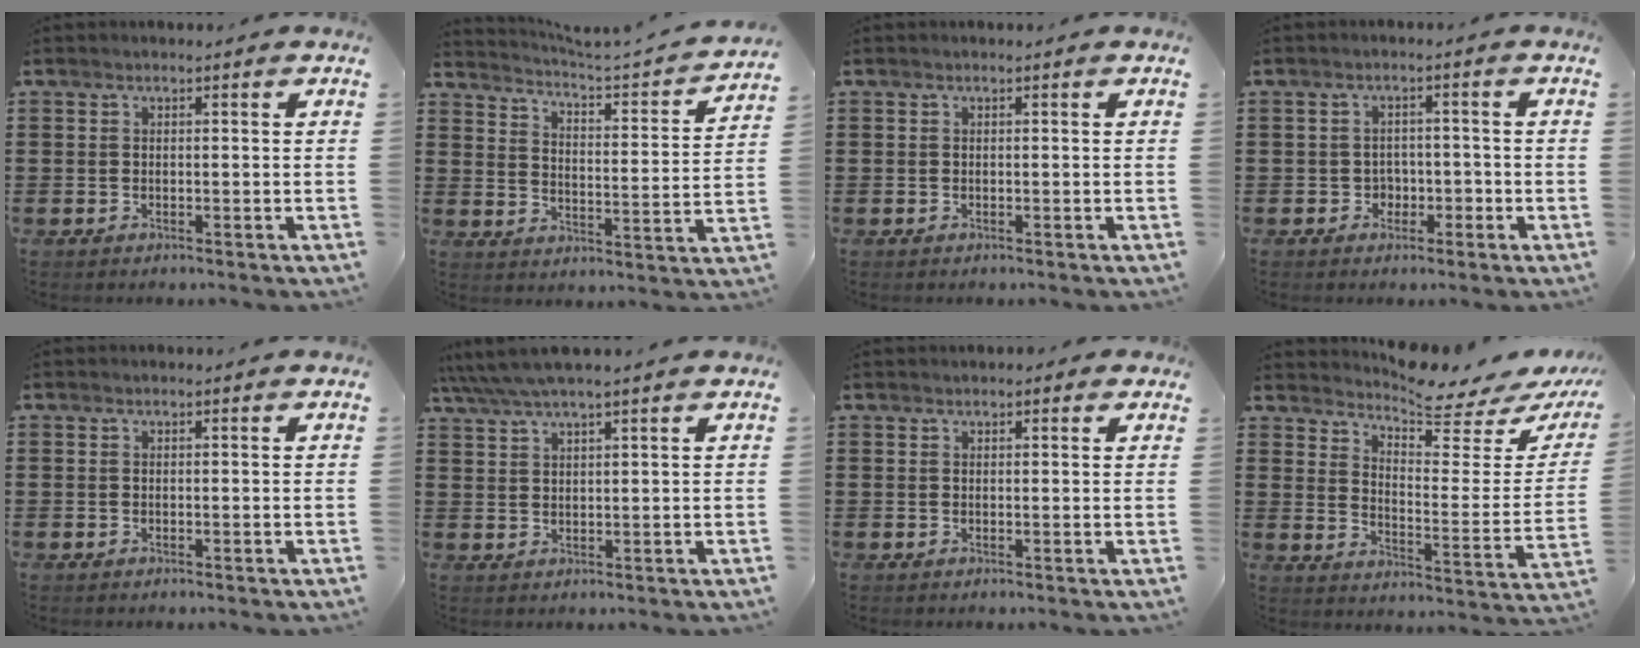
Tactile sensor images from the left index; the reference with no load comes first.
{"total": 2.4, "force": [2.3, -0.3, 0.7], "torque": [-0.031, -0.029, 0.027]}
{"total": 0.0}
{"total": 2.3, "force": [-1.0, 2.0, 0.7], "torque": [-0.023, 0.004, -0.026]}
{"total": 0.0}
{"total": 3.9, "force": [3.3, 0.1, 2.1], "torque": [-0.048, -0.005, 0.060]}
{"total": 1.1, "force": [1.0, 0.4, 0.5], "torque": [-0.010, 0.004, 0.018]}
{"total": 5.9, "force": [5.6, -0.2, 1.8], "torque": [-0.050, -0.056, 0.093]}